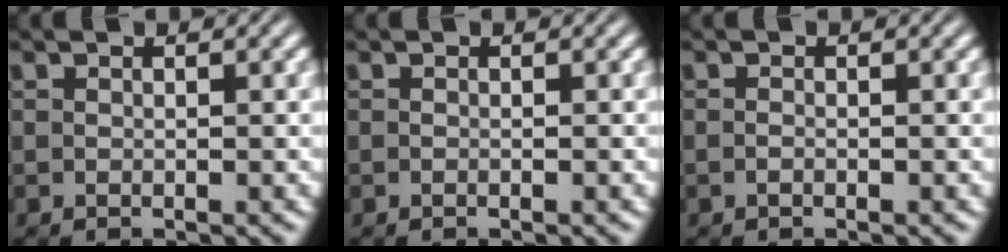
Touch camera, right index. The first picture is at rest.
{"total": 0.0}
{"total": 0.7, "force": [-0.5, -0.3, 0.3], "torque": [-0.005, -0.002, -0.009]}